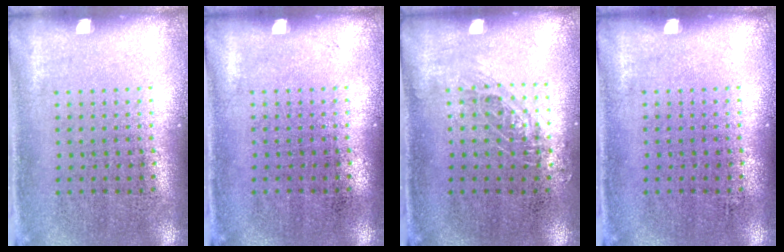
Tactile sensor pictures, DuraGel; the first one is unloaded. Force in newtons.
{"total": 0.0}
{"total": 0.8, "press": 0.8, "slide": 0.2}
{"total": 0.0}